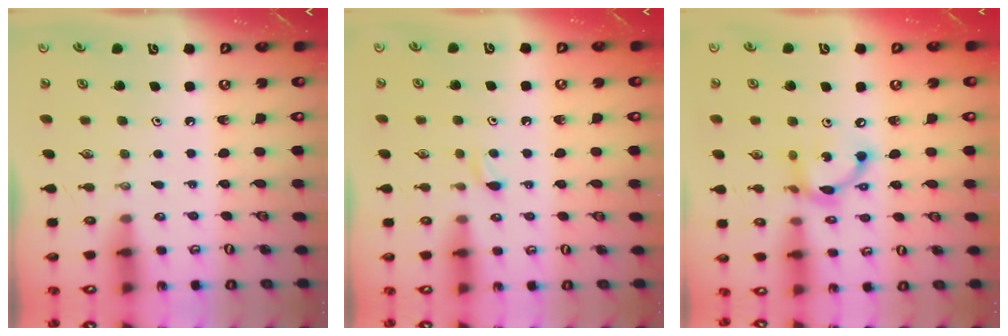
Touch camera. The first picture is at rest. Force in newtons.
{"total": 3.3, "press": 3.3, "slide": 0.5}
{"total": 12.3, "press": 12.3, "slide": 1.0}